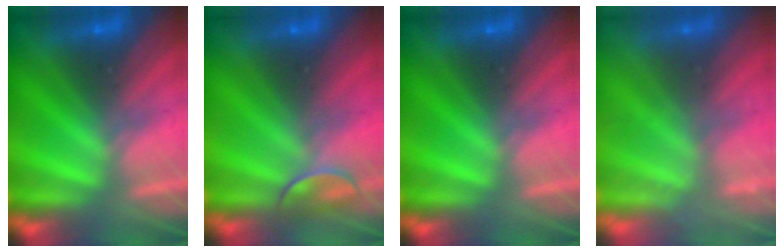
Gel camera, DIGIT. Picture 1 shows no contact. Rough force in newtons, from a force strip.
{"total": 2.4}
{"total": 0.0}
{"total": 2.3}